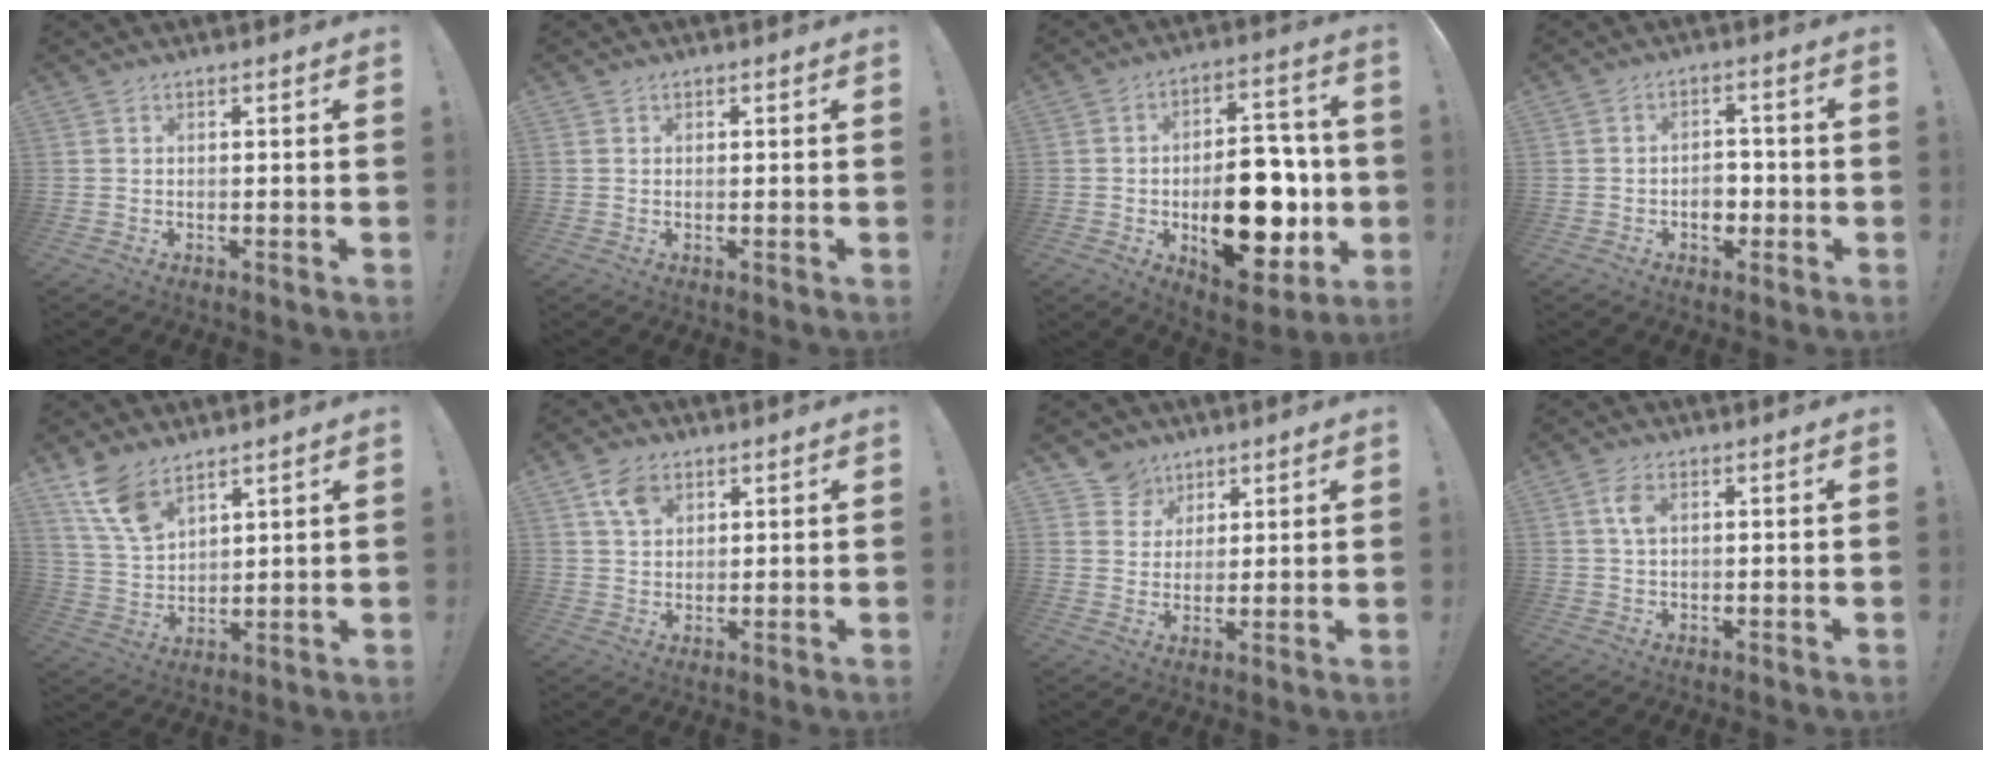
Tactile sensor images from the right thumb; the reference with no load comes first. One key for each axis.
{"total": 0.5, "fx": 0.5, "fy": 0.1, "fz": -0.1, "tx": 0.008, "ty": -0.002, "tz": 0.008}
{"total": 22.5, "fx": -3.6, "fy": 12.7, "fz": 18.2, "tx": -0.245, "ty": 0.016, "tz": -0.038}
{"total": 5.5, "fx": -1.6, "fy": 4.1, "fz": 3.2, "tx": -0.032, "ty": 0.008, "tz": -0.029}
{"total": 10.3, "fx": 7.6, "fy": 4.7, "fz": 5.1, "tx": -0.101, "ty": -0.038, "tz": 0.150}
{"total": 6.1, "fx": 3.2, "fy": 4.2, "fz": 2.9, "tx": -0.046, "ty": -0.006, "tz": 0.060}
{"total": 7.5, "fx": 5.0, "fy": 5.5, "fz": 0.5, "tx": -0.009, "ty": -0.036, "tz": 0.099}
{"total": 3.8, "fx": 1.0, "fy": 1.9, "fz": 3.1, "tx": -0.060, "ty": 0.005, "tz": 0.016}